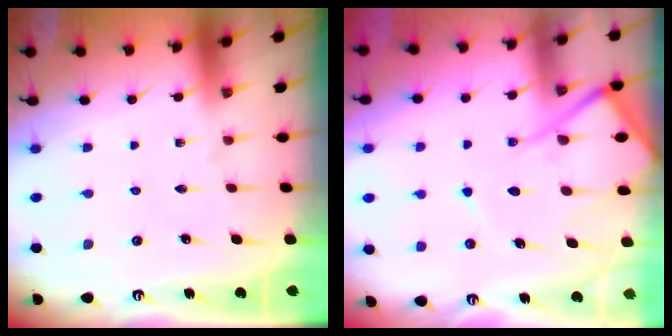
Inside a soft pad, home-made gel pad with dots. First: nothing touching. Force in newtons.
{"total": 13.5, "press": 13.4, "slide": 1.4}